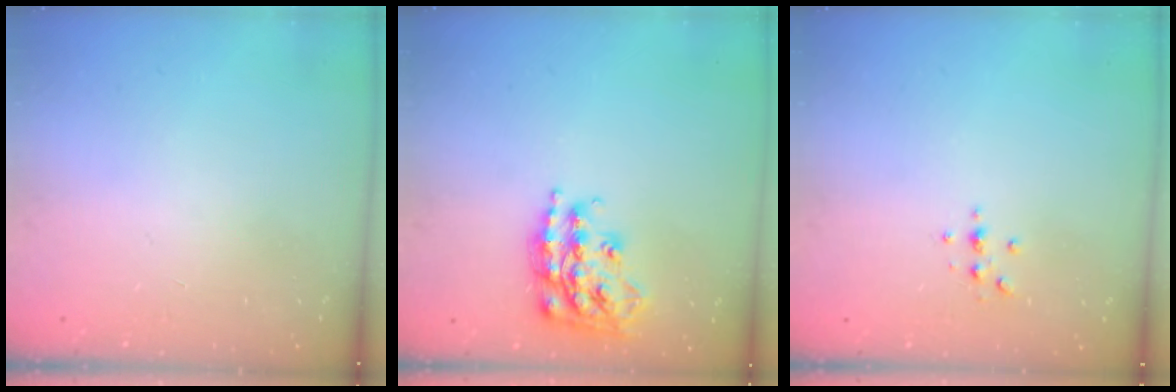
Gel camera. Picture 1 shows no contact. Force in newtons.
{"total": 17.9, "press": 17.8, "slide": 1.1}
{"total": 2.3, "press": 2.3, "slide": 0.2}